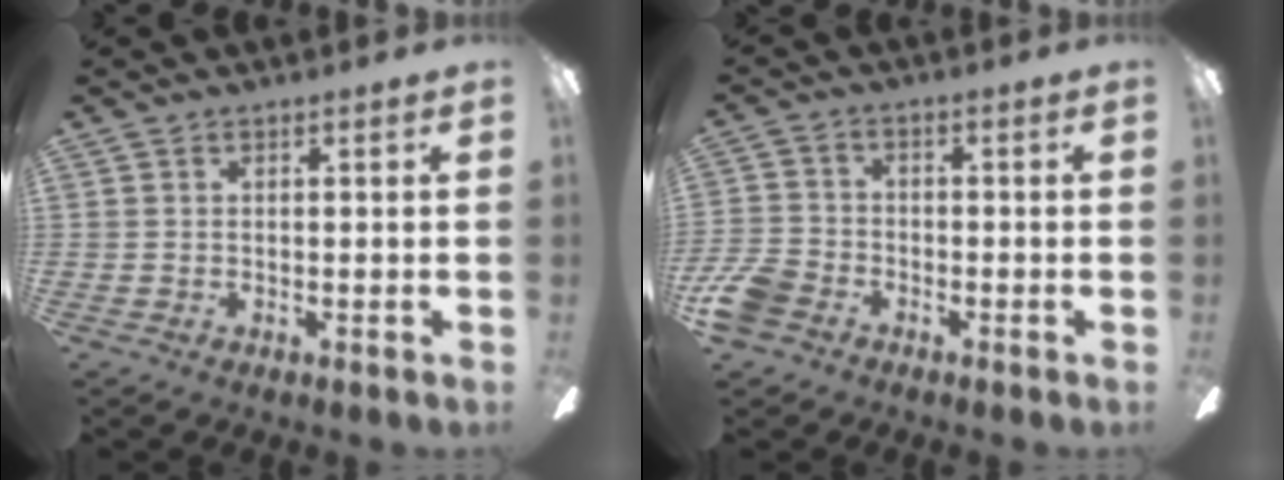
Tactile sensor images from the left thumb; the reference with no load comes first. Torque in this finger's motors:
{"motor_torque": [-0.11, 0.12, -0.04, 0.06, 0.00]}